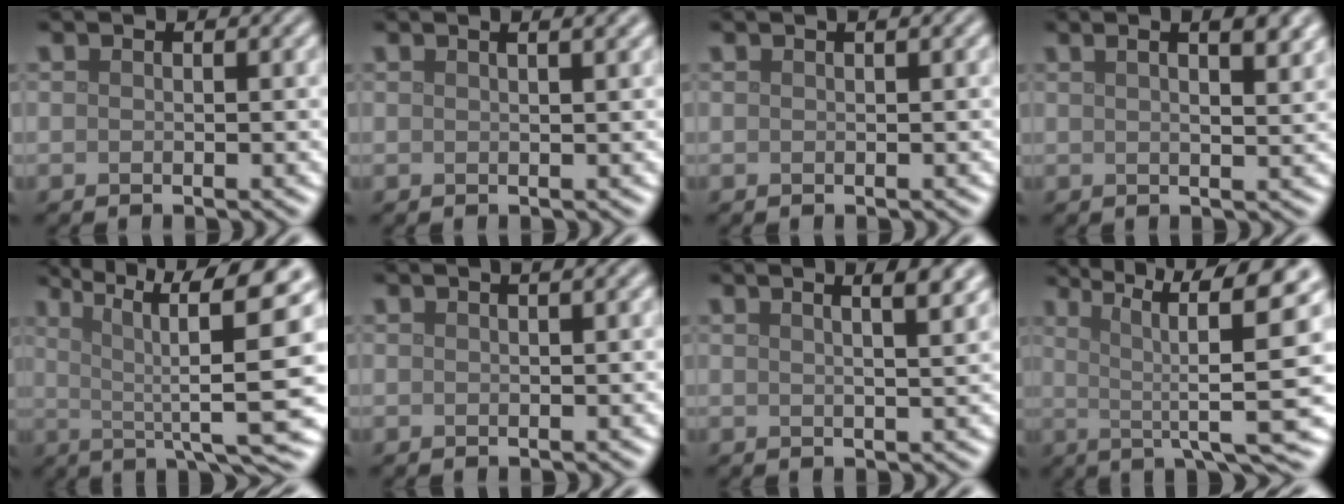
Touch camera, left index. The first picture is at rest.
{"total": 4.1, "force": [2.2, 1.8, 2.9], "torque": [-0.006, 0.023, -0.005]}
{"total": 1.2, "force": [0.6, 0.3, 1.0], "torque": [-0.011, 0.005, 0.006]}
{"total": 6.8, "force": [3.3, 2.7, 5.3], "torque": [-0.038, 0.037, 0.018]}
{"total": 12.9, "force": [3.5, 3.2, 12.1], "torque": [-0.156, 0.015, 0.067]}
{"total": 2.0, "force": [0.9, 0.7, 1.7], "torque": [-0.017, 0.003, 0.006]}
{"total": 5.8, "force": [3.1, 2.4, 4.3], "torque": [-0.025, 0.040, 0.014]}
{"total": 11.5, "force": [2.9, 2.3, 10.9], "torque": [-0.153, 0.022, 0.054]}